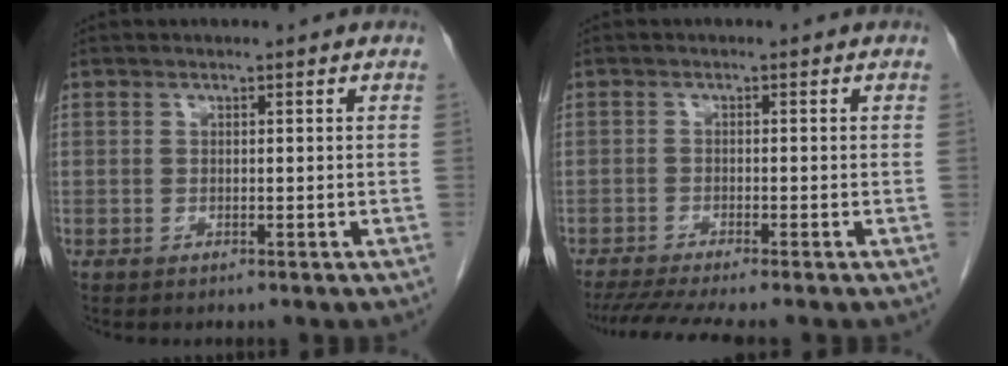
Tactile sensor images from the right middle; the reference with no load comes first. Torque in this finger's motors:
{"motor_torque": [0.63, -0.51, 0.04, 0.03]}